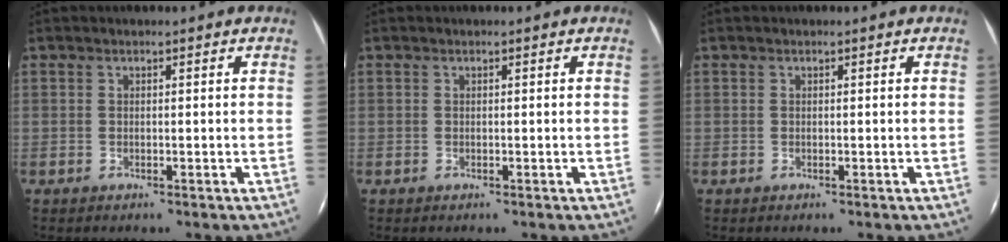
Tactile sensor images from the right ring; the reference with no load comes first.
{"total": 0.0}
{"total": 0.0}